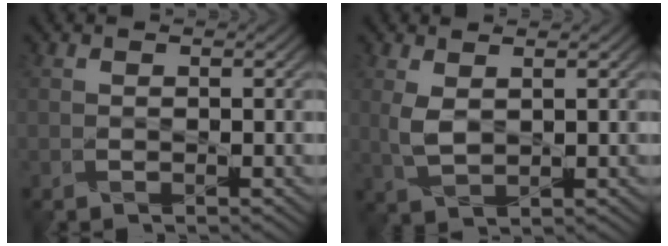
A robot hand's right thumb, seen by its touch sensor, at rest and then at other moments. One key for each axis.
{"total": 2.7, "fx": 1.1, "fy": 1.2, "fz": 2.1, "tx": -0.061, "ty": 0.003, "tz": 0.024}